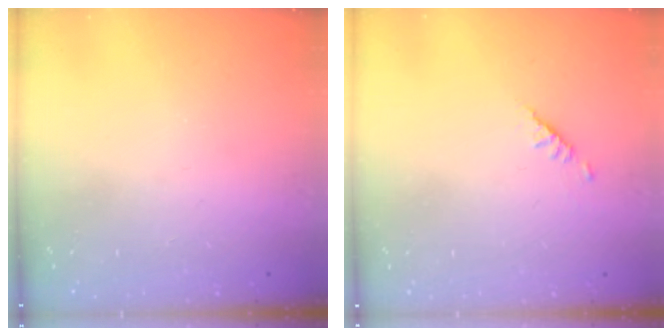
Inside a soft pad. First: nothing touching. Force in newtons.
{"total": 1.9, "press": 1.8, "slide": 0.5}